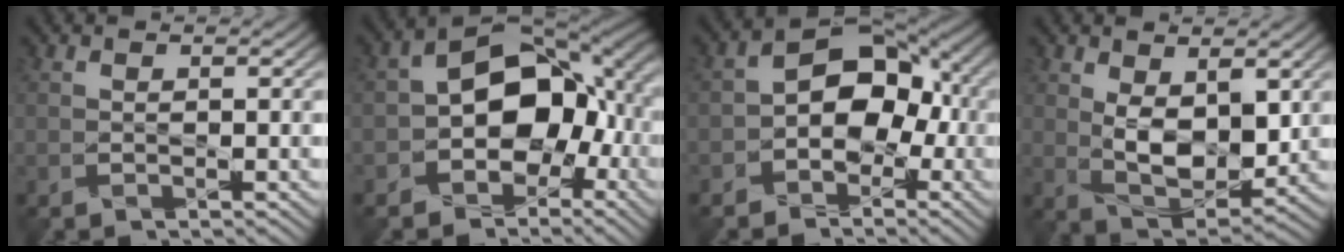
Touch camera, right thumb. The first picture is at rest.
{"total": 13.9, "force": [-2.0, 9.9, 9.6], "torque": [-0.149, -0.007, -0.044]}
{"total": 9.0, "force": [-1.8, 6.5, 6.0], "torque": [-0.085, 0.004, -0.049]}
{"total": 7.6, "force": [1.2, 4.4, 6.1], "torque": [-0.129, -0.013, 0.029]}